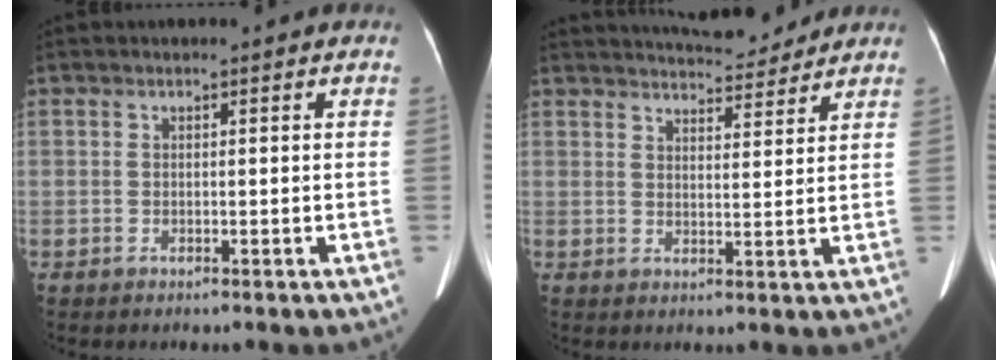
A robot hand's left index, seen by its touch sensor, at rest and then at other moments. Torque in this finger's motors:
{"motor_torque": [0.18, -0.88, 0.03, 0.01]}